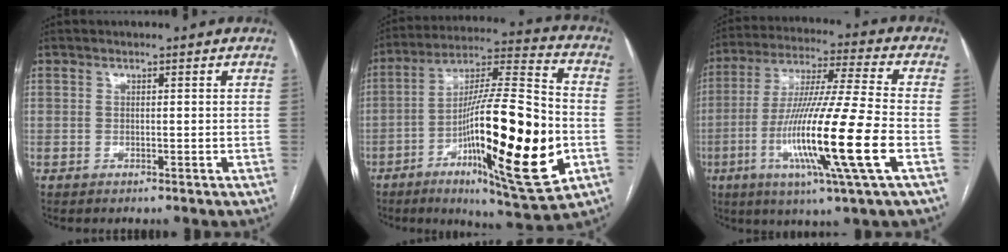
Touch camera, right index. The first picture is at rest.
{"total": 24.1, "force": [-6.4, 2.9, 23.1], "torque": [-0.374, -0.013, -0.099]}
{"total": 19.3, "force": [-5.7, -0.9, 18.4], "torque": [-0.364, -0.029, -0.111]}